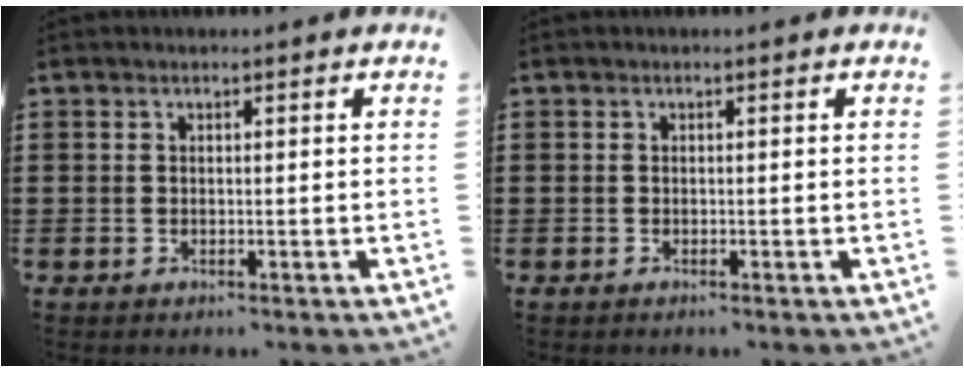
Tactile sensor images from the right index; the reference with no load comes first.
{"total": 0.0}